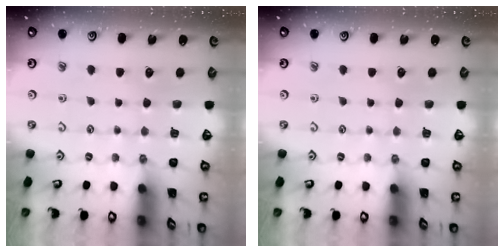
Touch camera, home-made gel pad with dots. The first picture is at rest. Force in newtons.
{"total": 0.0}